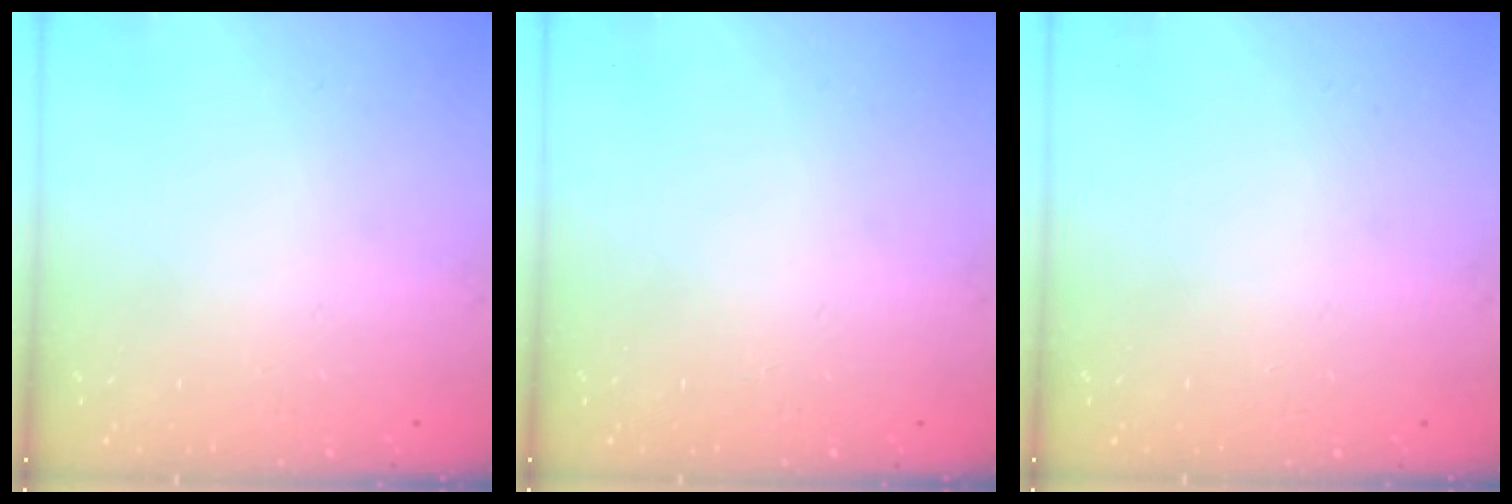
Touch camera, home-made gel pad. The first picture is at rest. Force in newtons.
{"total": 0.0}
{"total": 0.0}